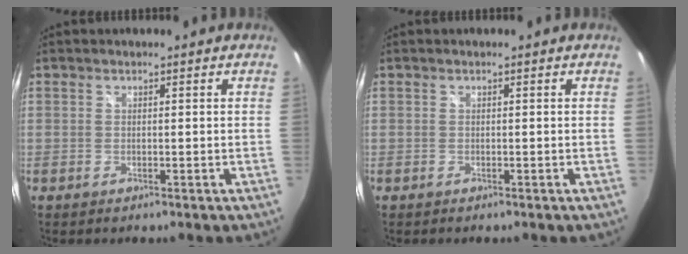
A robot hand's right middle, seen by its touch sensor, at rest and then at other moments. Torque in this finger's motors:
{"motor_torque": [0.52, -0.69, 0.01, 0.05]}